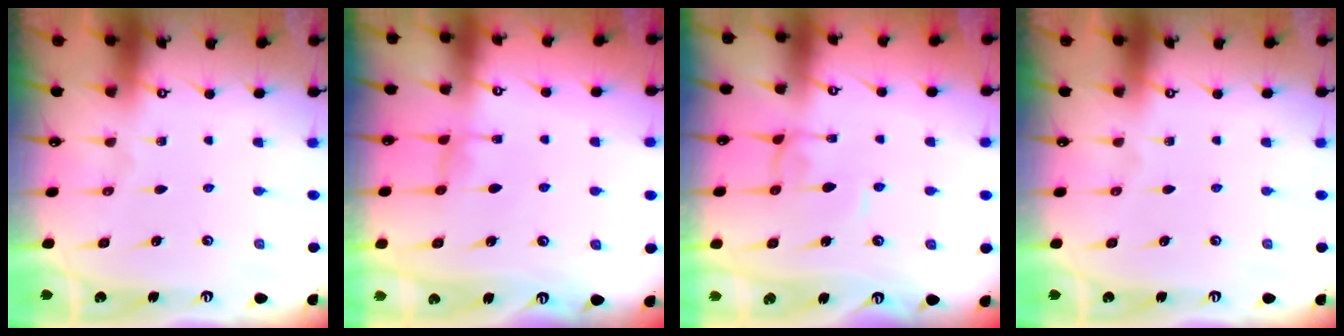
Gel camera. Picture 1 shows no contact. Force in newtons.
{"total": 1.6, "press": 1.6, "slide": 0.3}
{"total": 1.5, "press": 1.5, "slide": 0.2}
{"total": 0.0}